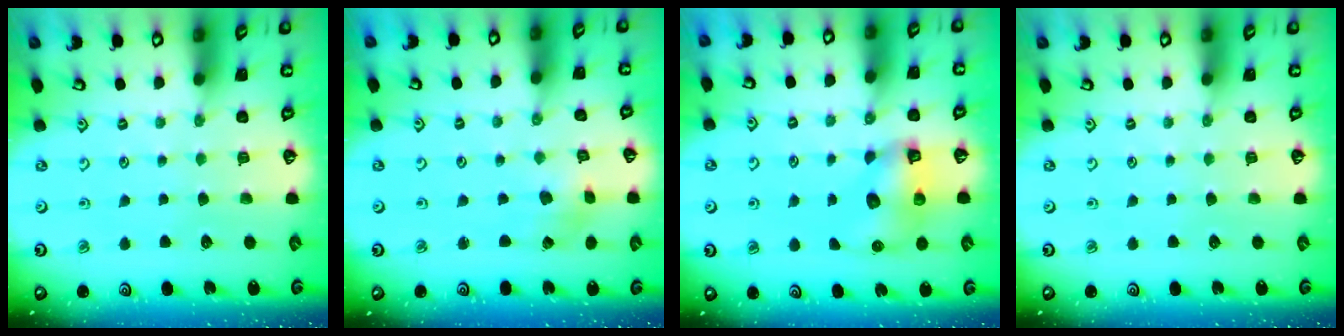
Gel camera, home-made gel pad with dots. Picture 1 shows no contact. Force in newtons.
{"total": 2.6, "press": 2.5, "slide": 0.5}
{"total": 8.5, "press": 8.4, "slide": 0.7}
{"total": 0.0}